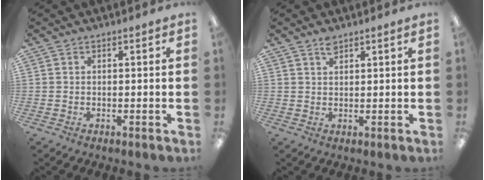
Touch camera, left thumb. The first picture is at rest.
{"total": 1.9, "force": [1.6, 0.6, 0.8], "torque": [-0.011, -0.006, 0.029]}